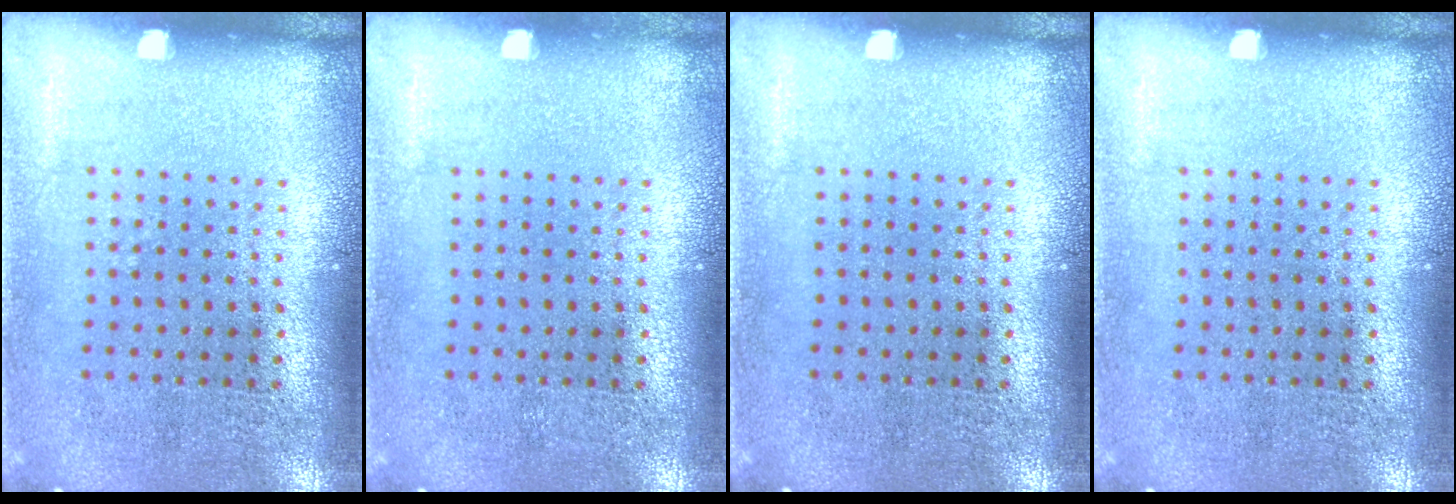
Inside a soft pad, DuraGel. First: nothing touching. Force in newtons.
{"total": 0.0}
{"total": 0.0}
{"total": 0.0}